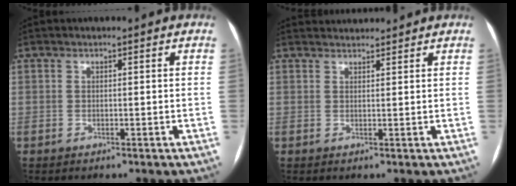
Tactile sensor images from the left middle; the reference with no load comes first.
{"total": 3.3, "force": [3.3, 0.3, 0.1], "torque": [-0.005, 0.027, 0.053]}